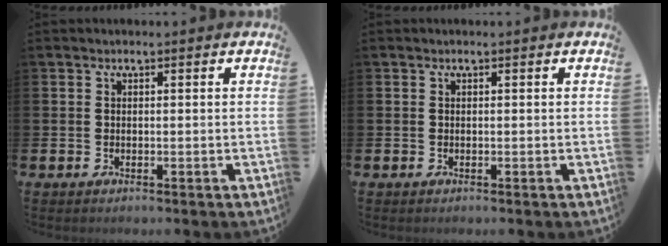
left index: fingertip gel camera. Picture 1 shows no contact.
{"total": 0.0}